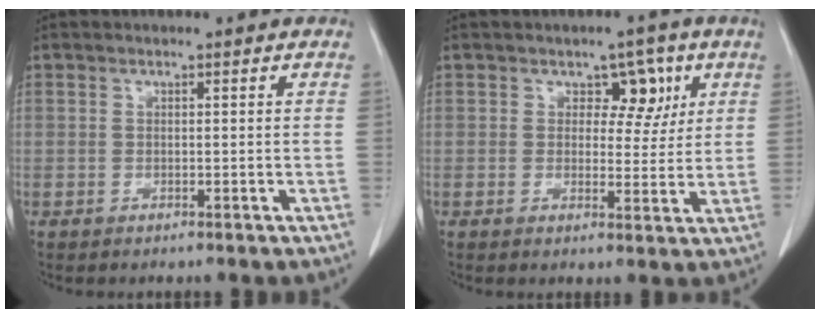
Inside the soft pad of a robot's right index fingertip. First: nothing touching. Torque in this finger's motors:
{"motor_torque": [0.21, 0.27, 0.00, 0.02]}